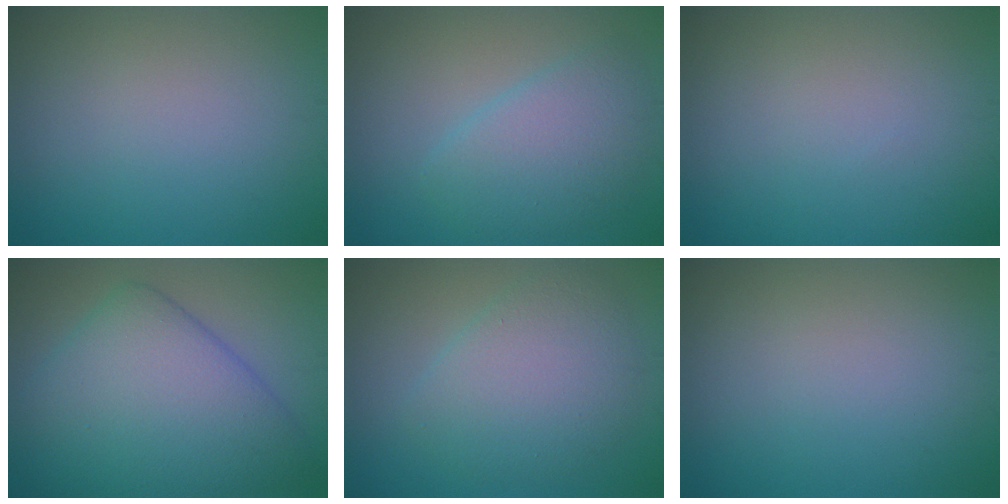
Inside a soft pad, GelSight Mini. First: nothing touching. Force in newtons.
{"total": 4.4, "press": 4.4, "slide": 0.2}
{"total": 0.0}
{"total": 10.5, "press": 10.5, "slide": 0.1}
{"total": 4.6, "press": 4.6, "slide": 0.2}
{"total": 0.0}